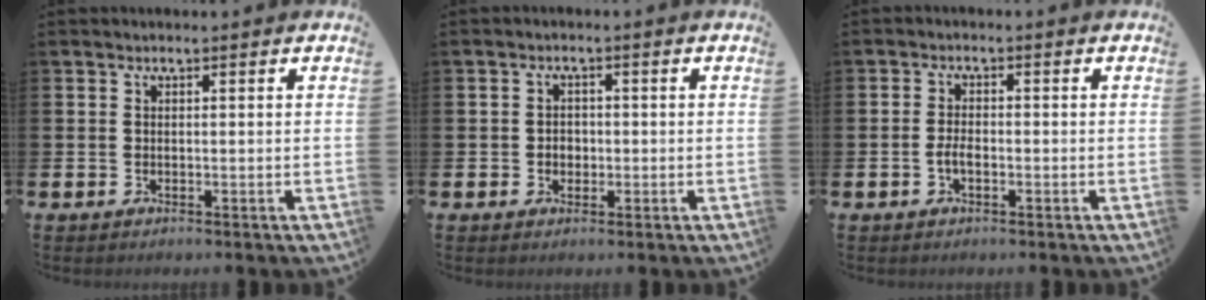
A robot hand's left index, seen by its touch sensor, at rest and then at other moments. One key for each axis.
{"total": 1.8, "fx": -0.3, "fy": 1.6, "fz": 0.8, "tx": -0.009, "ty": 0.004, "tz": -0.012}
{"total": 2.1, "fx": -0.8, "fy": 1.0, "fz": 1.7, "tx": -0.032, "ty": 0.003, "tz": -0.015}